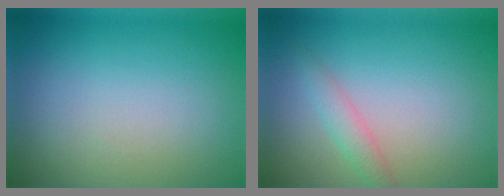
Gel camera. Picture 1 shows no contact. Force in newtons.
{"total": 1.7, "press": 1.7, "slide": 0.1}